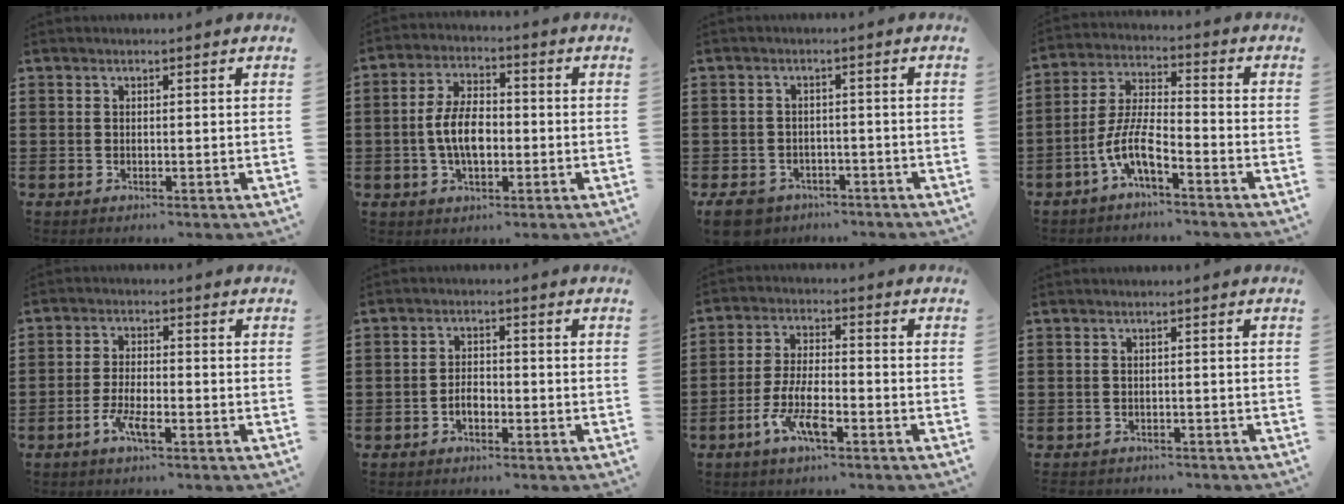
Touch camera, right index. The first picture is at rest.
{"total": 7.1, "force": [-1.0, 3.7, 6.0], "torque": [-0.129, 0.003, -0.022]}
{"total": 4.3, "force": [-3.9, 1.6, 0.9], "torque": [-0.038, 0.003, -0.085]}
{"total": 7.9, "force": [-4.7, 2.0, 6.0], "torque": [-0.148, -0.010, -0.096]}
{"total": 4.3, "force": [-2.4, 1.1, 3.4], "torque": [-0.082, -0.004, -0.052]}
{"total": 2.7, "force": [-1.2, 1.5, 1.9], "torque": [-0.045, 0.003, -0.026]}
{"total": 7.3, "force": [-3.7, 2.3, 5.8], "torque": [-0.141, -0.011, -0.074]}
{"total": 1.2, "force": [-1.1, 0.3, 0.0], "torque": [-0.006, 0.001, -0.025]}